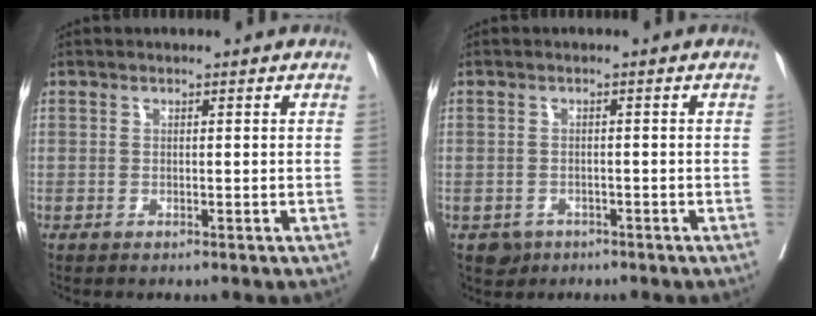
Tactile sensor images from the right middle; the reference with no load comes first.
{"total": 3.2, "force": [-2.0, 2.5, 0.4], "torque": [-0.003, 0.004, -0.030]}